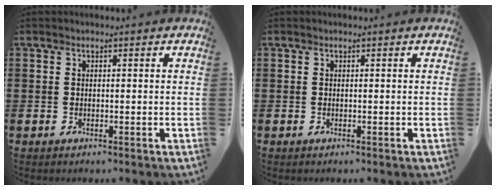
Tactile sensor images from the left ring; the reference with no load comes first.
{"total": 0.0}